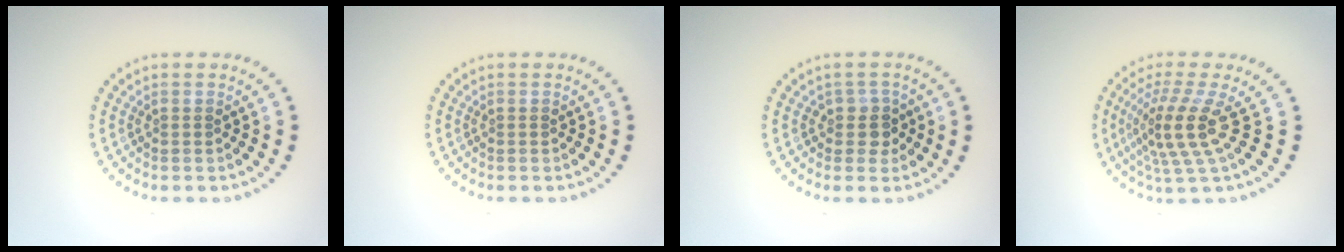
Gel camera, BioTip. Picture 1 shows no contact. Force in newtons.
{"total": 0.0}
{"total": 2.0, "press": 1.6, "slide": 1.1}
{"total": 4.5, "press": 3.3, "slide": 3.1}